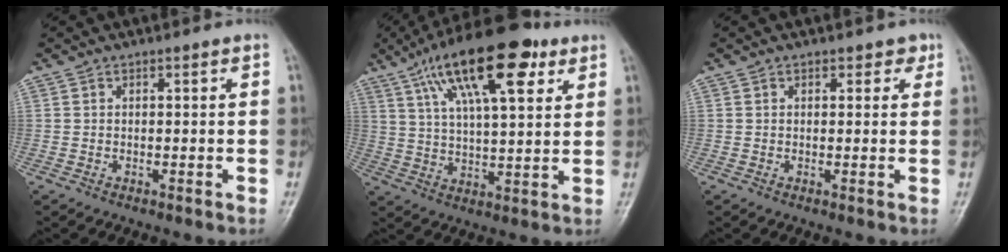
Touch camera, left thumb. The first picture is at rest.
{"total": 19.9, "force": [10.0, 7.1, 15.7], "torque": [-0.245, -0.010, 0.167]}
{"total": 2.0, "force": [1.3, 1.4, 0.7], "torque": [0.013, -0.004, 0.011]}